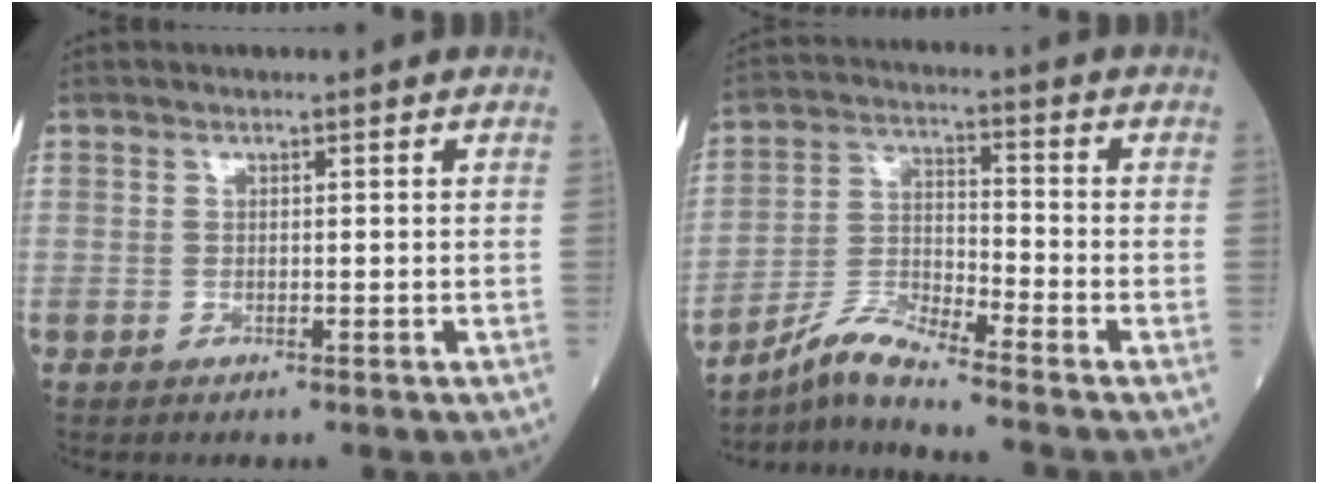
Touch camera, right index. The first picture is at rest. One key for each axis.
{"total": 6.6, "fx": -6.2, "fy": -1.2, "fz": 2.1, "tx": -0.056, "ty": -0.013, "tz": -0.118}